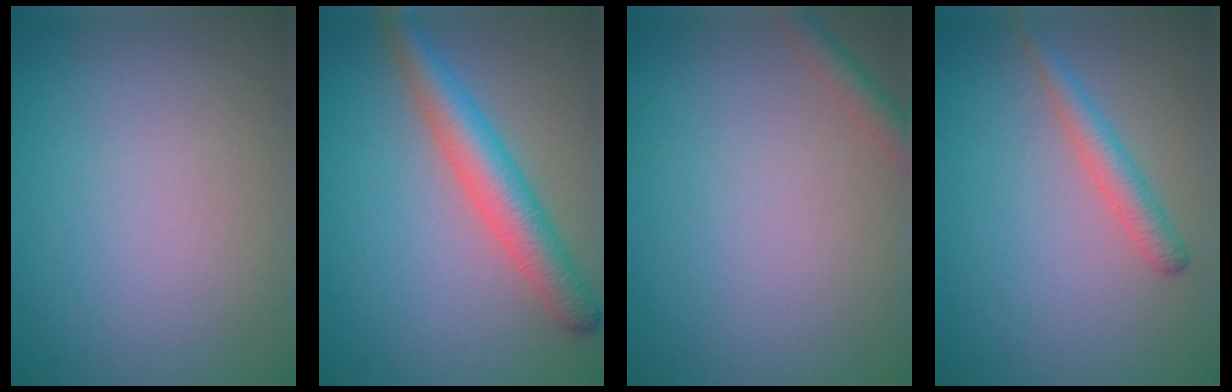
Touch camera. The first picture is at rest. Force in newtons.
{"total": 5.2, "press": 5.1, "slide": 0.2}
{"total": 1.6, "press": 1.6, "slide": 0.1}
{"total": 2.3, "press": 2.3, "slide": 0.0}